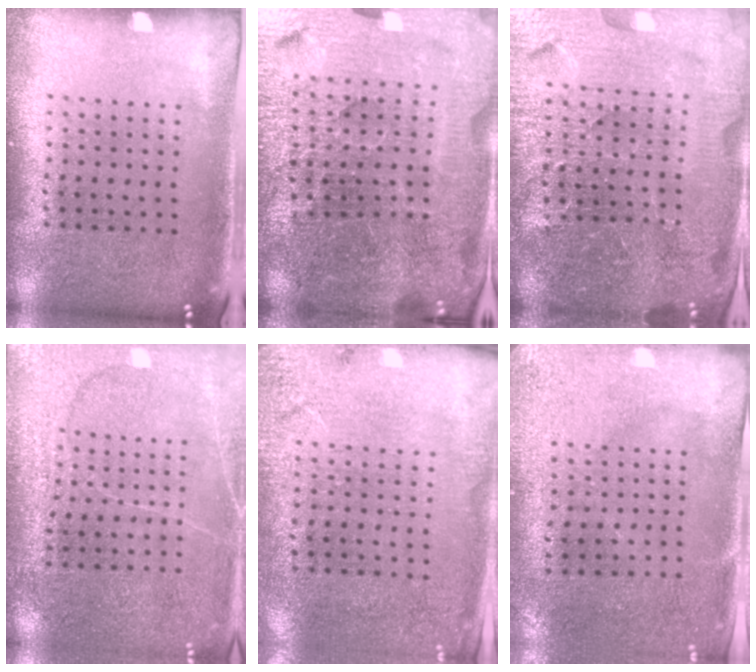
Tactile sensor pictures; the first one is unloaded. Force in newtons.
{"total": 5.4, "press": 5.0, "slide": 1.9}
{"total": 5.3, "press": 4.9, "slide": 2.1}
{"total": 2.9, "press": 2.9, "slide": 0.2}
{"total": 2.6, "press": 2.3, "slide": 1.2}
{"total": 3.0, "press": 2.3, "slide": 1.9}